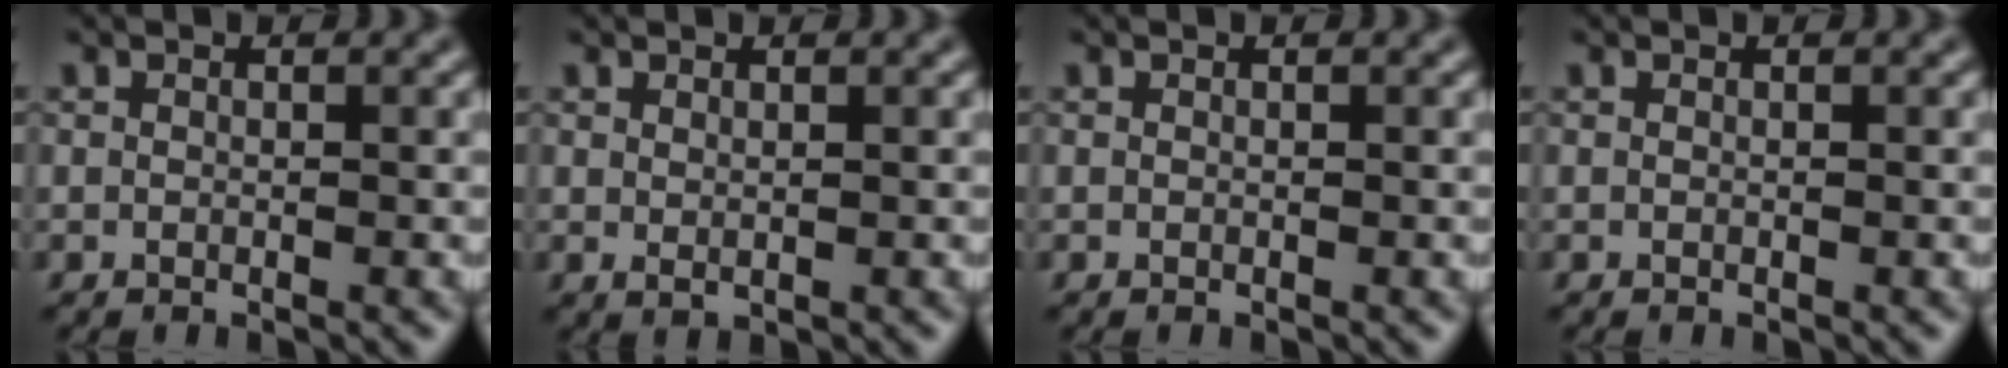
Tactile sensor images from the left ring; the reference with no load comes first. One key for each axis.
{"total": 0.5, "fx": 0.3, "fy": 0.3, "fz": 0.4, "tx": -0.009, "ty": 0.000, "tz": 0.009}
{"total": 0.0}
{"total": 0.0}